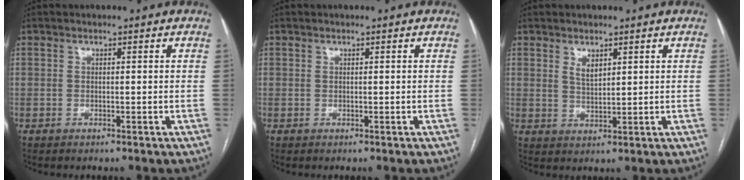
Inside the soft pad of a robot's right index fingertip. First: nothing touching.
{"total": 0.0}
{"total": 2.5, "force": [1.5, 1.0, 1.7], "torque": [-0.034, -0.003, 0.034]}